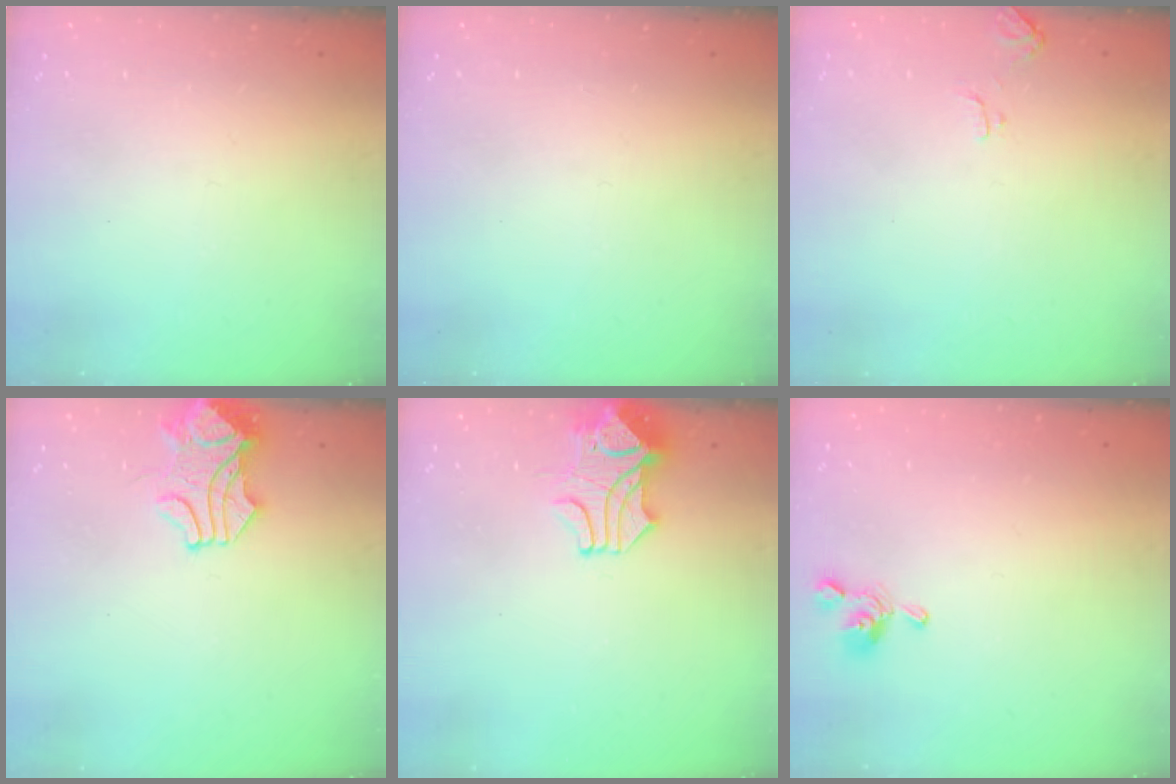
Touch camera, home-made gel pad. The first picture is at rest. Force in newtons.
{"total": 0.0}
{"total": 2.5, "press": 2.5, "slide": 0.3}
{"total": 1.8, "press": 1.6, "slide": 0.8}
{"total": 2.0, "press": 1.8, "slide": 0.8}
{"total": 2.7, "press": 2.7, "slide": 0.4}